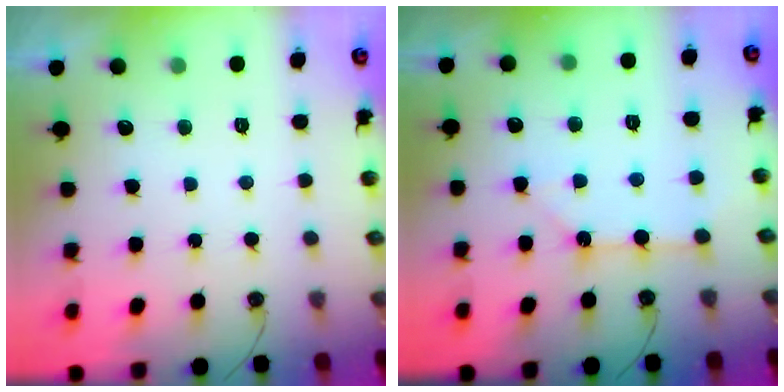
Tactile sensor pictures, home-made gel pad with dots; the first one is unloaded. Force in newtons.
{"total": 2.7, "press": 2.6, "slide": 0.3}